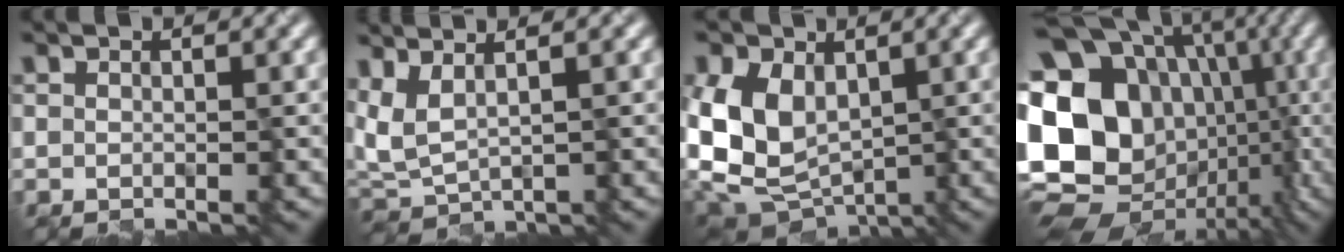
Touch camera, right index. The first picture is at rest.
{"total": 3.4, "force": [0.8, 1.2, 3.1], "torque": [-0.077, 0.001, 0.016]}
{"total": 7.9, "force": [-0.2, 5.7, 5.6], "torque": [-0.109, -0.016, -0.016]}
{"total": 21.8, "force": [-1.8, 18.2, 11.8], "torque": [-0.213, 0.024, -0.057]}